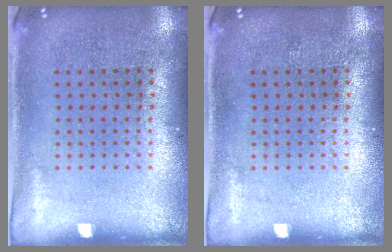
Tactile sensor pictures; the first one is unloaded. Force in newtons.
{"total": 0.0}